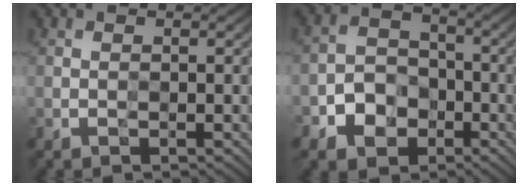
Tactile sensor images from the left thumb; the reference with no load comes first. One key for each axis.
{"total": 5.9, "fx": -3.0, "fy": 4.4, "fz": 2.5, "tx": -0.049, "ty": 0.002, "tz": -0.070}